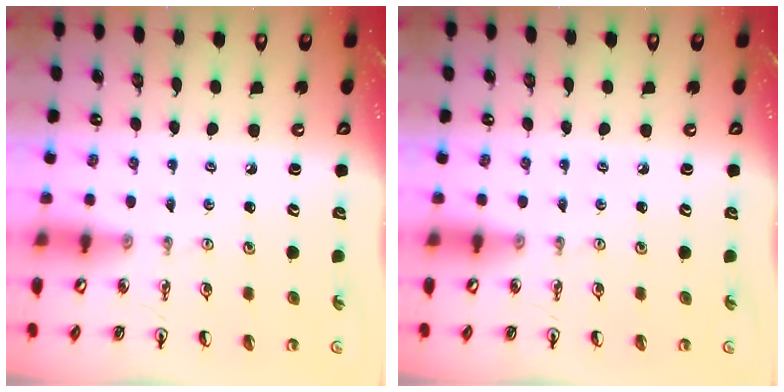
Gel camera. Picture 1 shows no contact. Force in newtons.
{"total": 0.0}